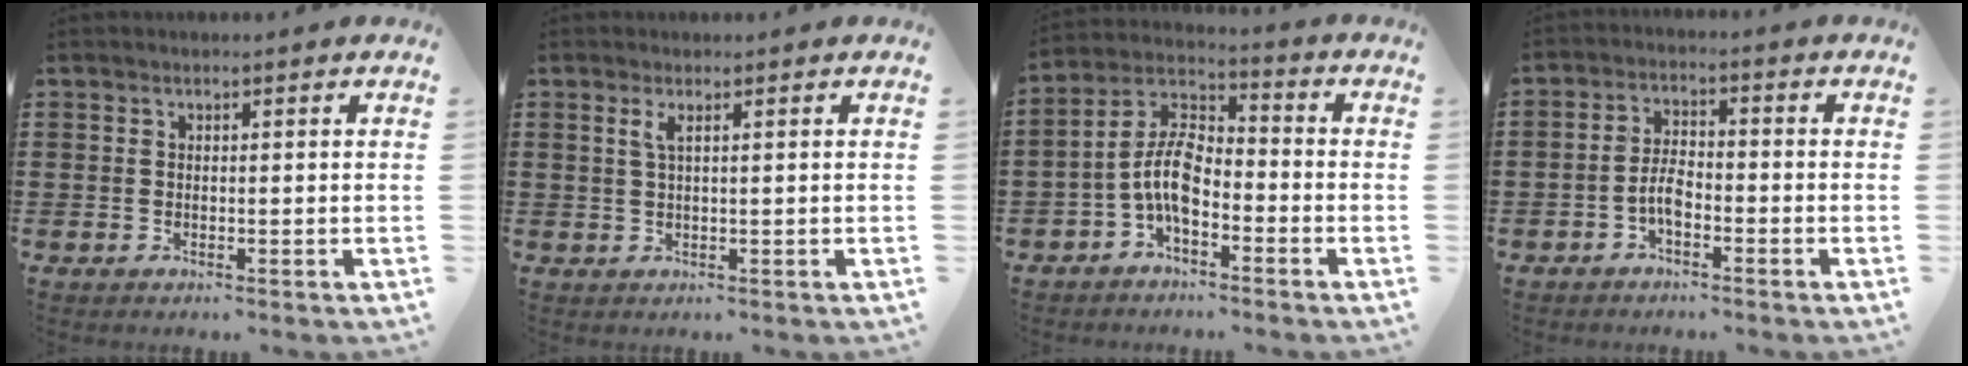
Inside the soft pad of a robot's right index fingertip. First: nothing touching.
{"total": 1.5, "force": [0.6, 0.1, 1.4], "torque": [-0.029, 0.003, 0.010]}
{"total": 8.3, "force": [-2.9, 4.1, 6.6], "torque": [-0.160, 0.001, -0.063]}
{"total": 3.6, "force": [-1.6, 1.7, 2.8], "torque": [-0.066, 0.002, -0.035]}